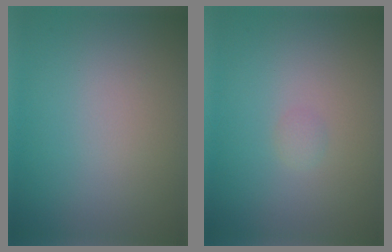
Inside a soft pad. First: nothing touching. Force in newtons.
{"total": 0.6, "press": 0.6, "slide": 0.0}